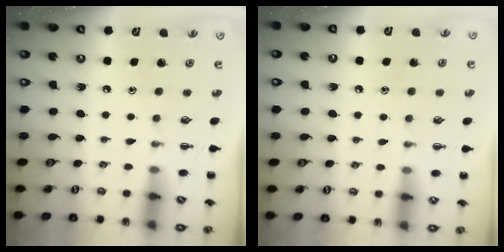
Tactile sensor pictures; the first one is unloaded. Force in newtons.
{"total": 5.8, "press": 5.5, "slide": 1.7}